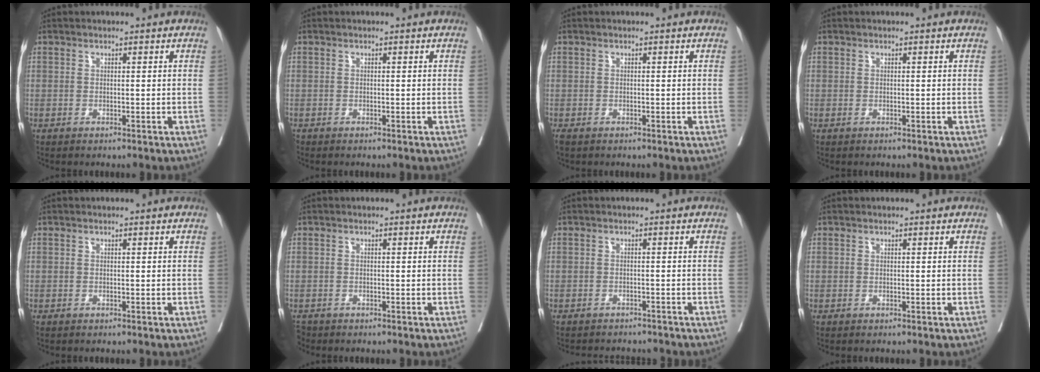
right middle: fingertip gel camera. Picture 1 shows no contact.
{"total": 0.0}
{"total": 1.4, "force": [-1.0, 0.7, 0.7], "torque": [-0.016, -0.004, -0.015]}
{"total": 0.0}
{"total": 0.0}
{"total": 1.4, "force": [-1.3, 0.6, 0.0], "torque": [-0.003, -0.005, -0.022]}
{"total": 6.5, "force": [-6.1, 1.6, 1.1], "torque": [-0.010, -0.002, -0.073]}
{"total": 0.0}